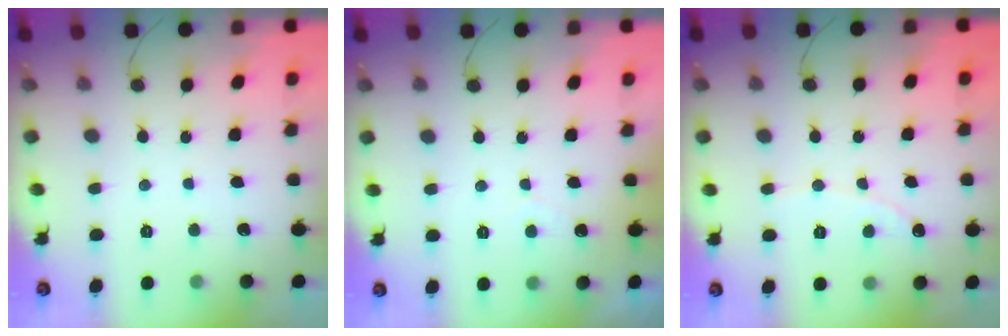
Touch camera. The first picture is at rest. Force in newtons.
{"total": 1.8, "press": 1.8, "slide": 0.1}
{"total": 1.8, "press": 1.8, "slide": 0.1}